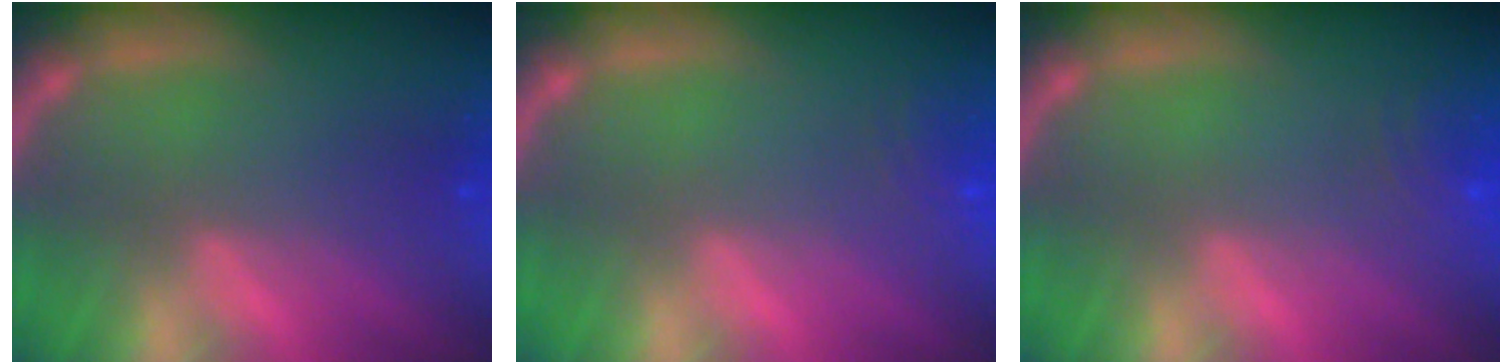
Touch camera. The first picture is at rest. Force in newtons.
{"total": 2.5}
{"total": 3.5}